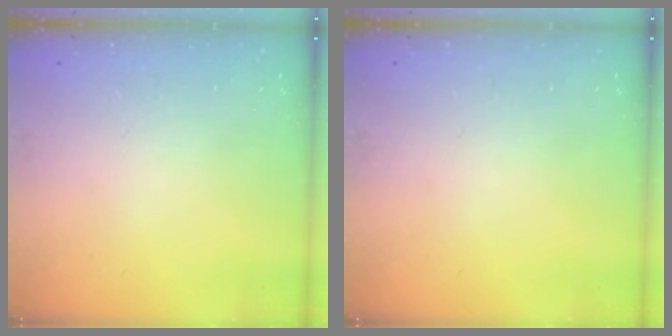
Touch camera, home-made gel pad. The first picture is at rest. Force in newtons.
{"total": 0.0}